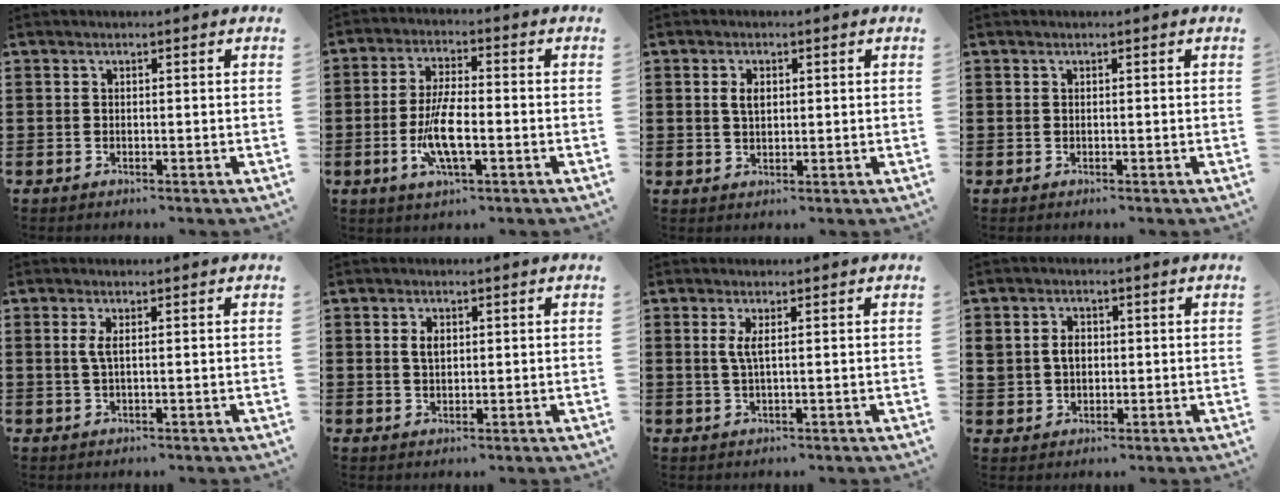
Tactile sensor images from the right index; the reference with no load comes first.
{"total": 8.1, "force": [-2.1, 2.3, 7.5], "torque": [-0.156, -0.014, -0.039]}
{"total": 2.5, "force": [0.6, 1.4, 2.0], "torque": [-0.043, 0.007, 0.009]}
{"total": 0.0}
{"total": 1.9, "force": [0.3, 0.3, 1.9], "torque": [-0.038, 0.000, 0.004]}
{"total": 2.3, "force": [0.6, 1.3, 1.8], "torque": [-0.038, 0.007, 0.009]}
{"total": 2.3, "force": [0.5, 0.1, 2.3], "torque": [-0.047, -0.002, 0.007]}
{"total": 3.1, "force": [0.3, 2.5, 1.8], "torque": [-0.042, 0.012, 0.004]}